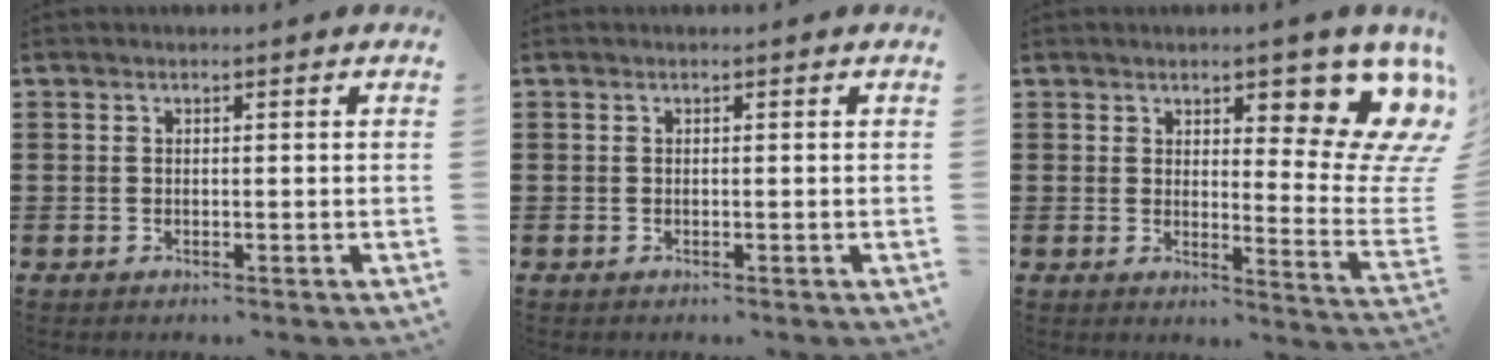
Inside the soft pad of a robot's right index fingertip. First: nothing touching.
{"total": 0.0}
{"total": 11.0, "force": [6.5, 4.0, 7.8], "torque": [-0.108, -0.044, 0.115]}